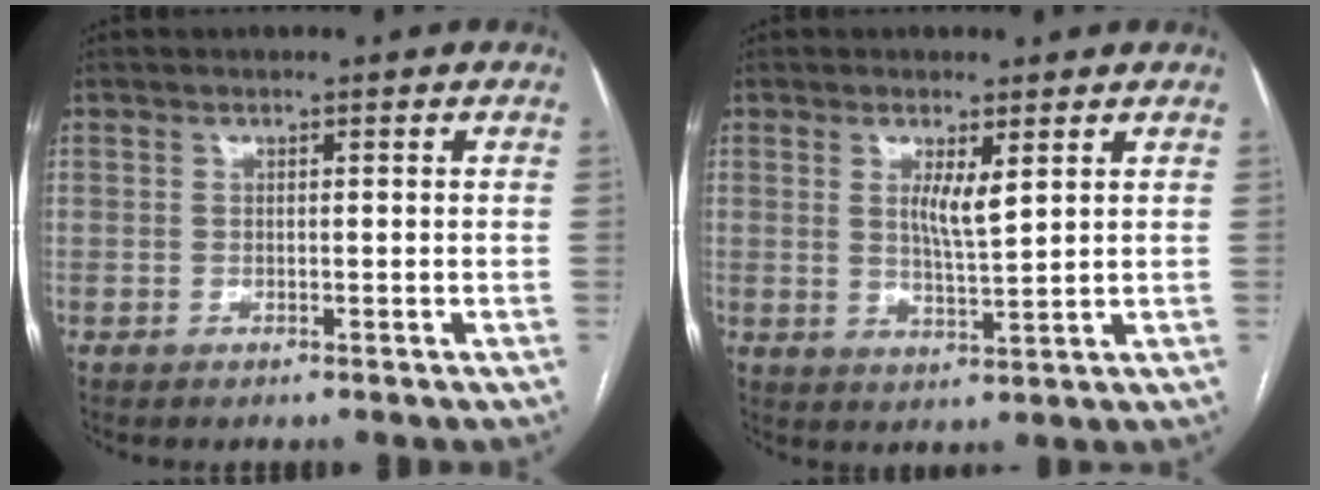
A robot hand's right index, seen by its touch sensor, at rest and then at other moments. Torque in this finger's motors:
{"motor_torque": [0.69, 0.43, 0.16, 0.07]}